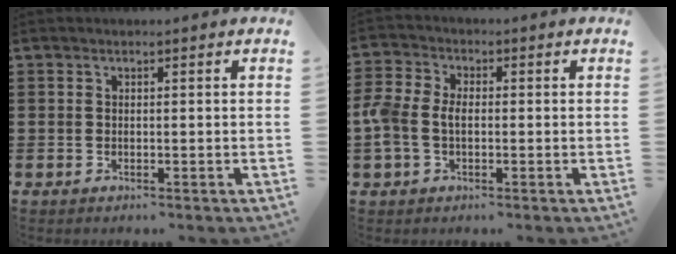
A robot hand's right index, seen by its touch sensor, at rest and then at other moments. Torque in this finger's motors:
{"motor_torque": [0.47, -0.22, 0.27, 0.14]}